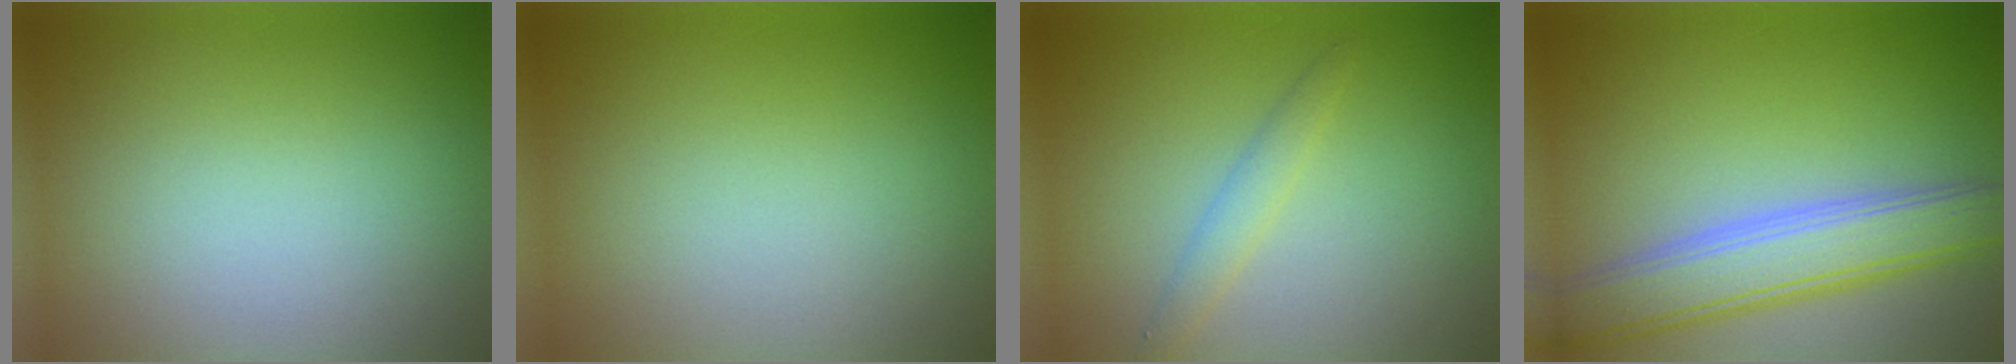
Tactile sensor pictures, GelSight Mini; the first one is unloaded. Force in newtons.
{"total": 0.0}
{"total": 1.6, "press": 1.6, "slide": 0.0}
{"total": 5.9, "press": 5.9, "slide": 0.3}